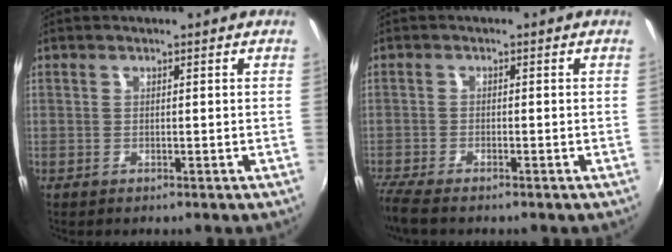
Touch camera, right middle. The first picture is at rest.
{"total": 5.0, "force": [-4.2, 0.8, 2.6], "torque": [-0.072, -0.023, -0.081]}